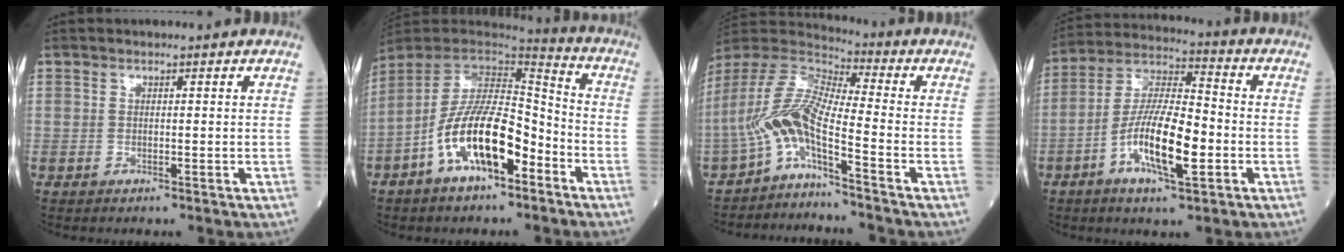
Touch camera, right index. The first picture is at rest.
{"total": 14.7, "force": [-6.6, 4.9, 12.2], "torque": [-0.237, 0.009, -0.118]}
{"total": 9.5, "force": [-5.1, 0.8, 7.9], "torque": [-0.182, 0.021, -0.102]}
{"total": 12.8, "force": [-3.9, 3.0, 11.8], "torque": [-0.233, 0.001, -0.070]}